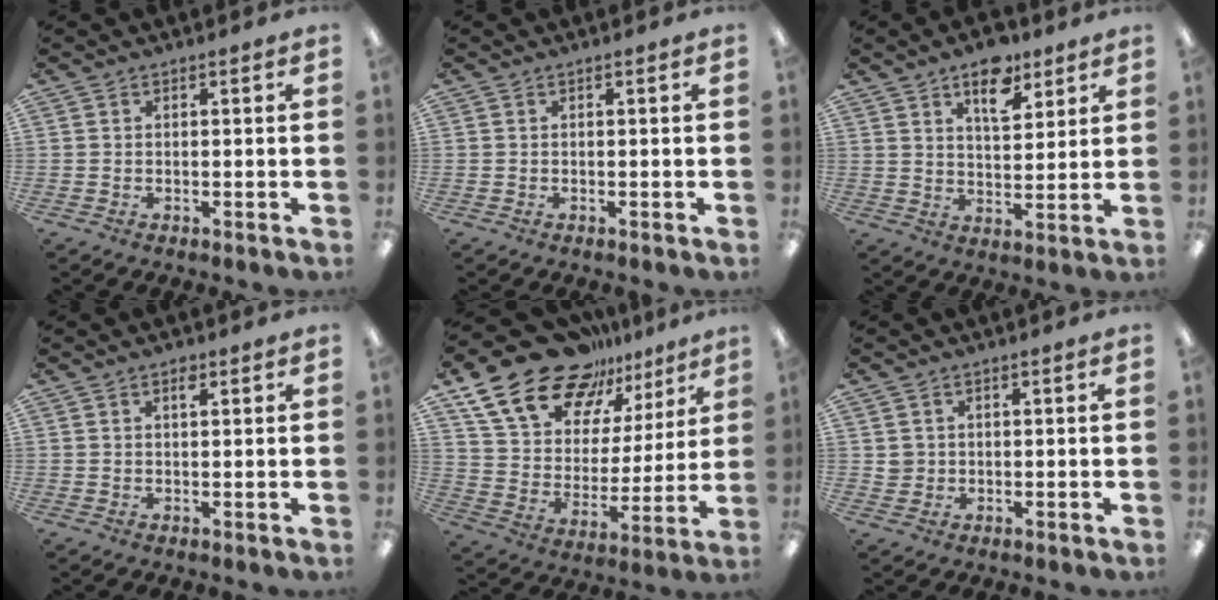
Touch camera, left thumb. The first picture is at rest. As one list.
[{"total": 0.0}, {"total": 10.6, "force": [6.7, 5.5, 6.2], "torque": [-0.073, -0.032, 0.112]}, {"total": 1.7, "force": [1.0, 0.7, 1.1], "torque": [-0.016, -0.003, 0.017]}, {"total": 21.8, "force": [16.0, 11.6, 9.1], "torque": [-0.173, -0.098, 0.291]}, {"total": 2.4, "force": [0.7, 2.3, 0.2], "torque": [-0.009, 0.002, 0.013]}]